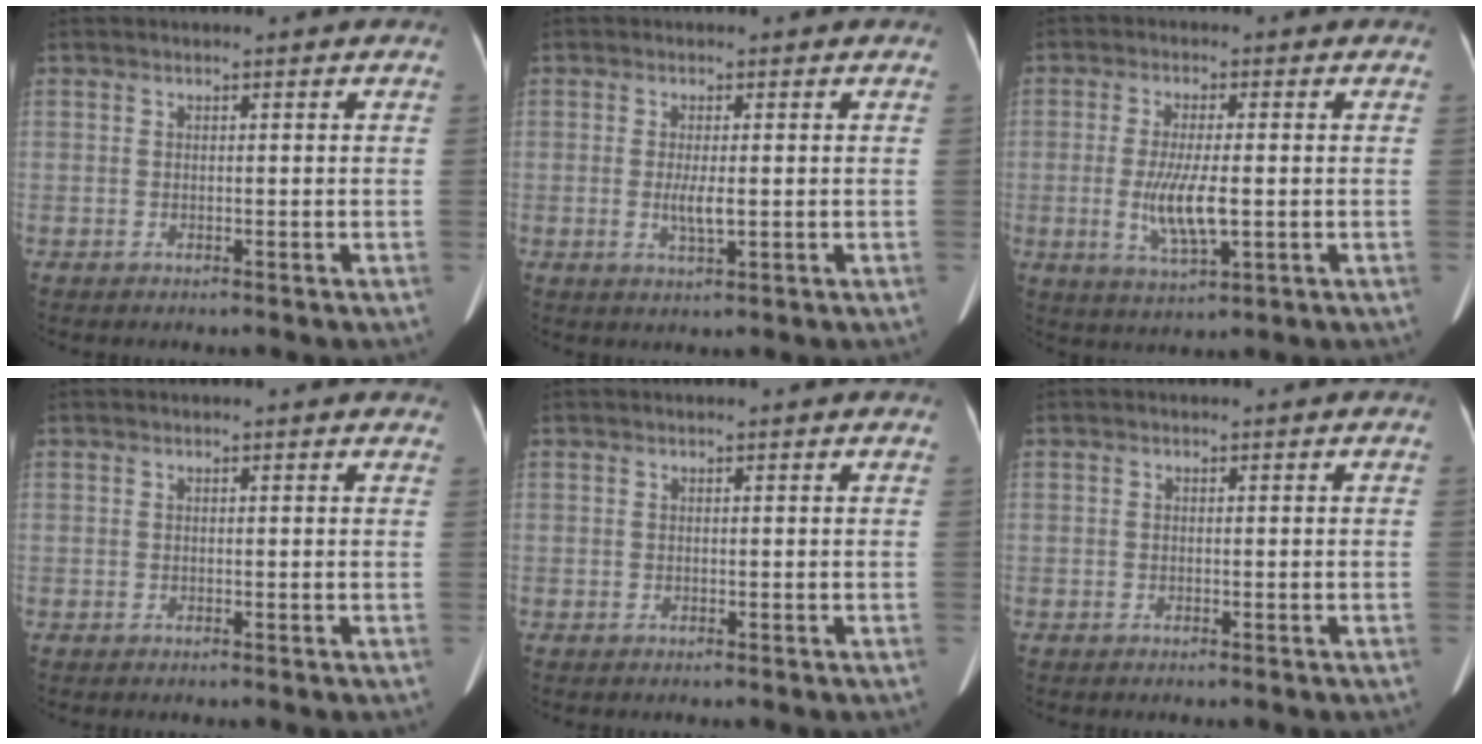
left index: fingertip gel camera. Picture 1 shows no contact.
{"total": 2.9, "force": [-0.3, 0.5, 2.8], "torque": [-0.058, -0.005, -0.003]}
{"total": 7.1, "force": [-0.9, 1.6, 6.8], "torque": [-0.140, -0.014, -0.016]}
{"total": 2.3, "force": [2.1, 0.8, 0.6], "torque": [-0.005, 0.004, 0.003]}
{"total": 0.8, "force": [0.7, 0.1, 0.2], "torque": [-0.007, 0.010, 0.003]}
{"total": 0.0}